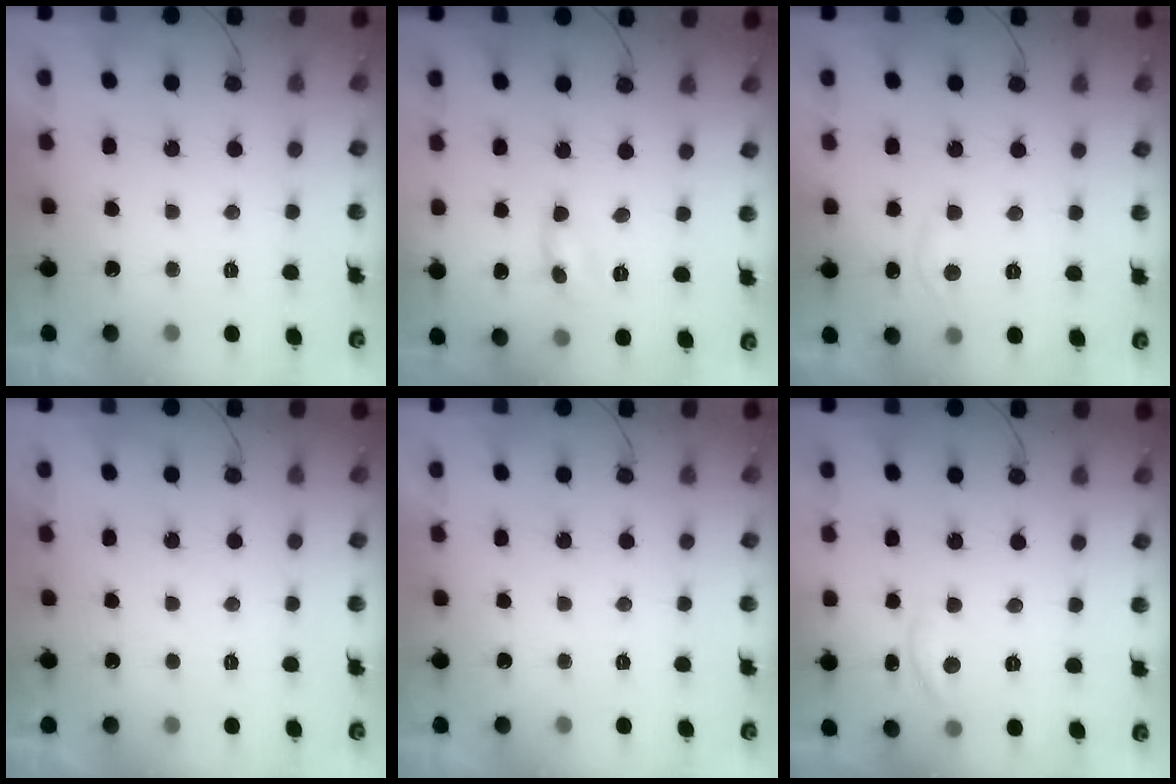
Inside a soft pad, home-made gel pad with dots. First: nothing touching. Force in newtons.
{"total": 1.0, "press": 1.0, "slide": 0.1}
{"total": 4.8, "press": 4.7, "slide": 0.6}
{"total": 0.0}
{"total": 0.0}
{"total": 6.5, "press": 6.5, "slide": 0.7}